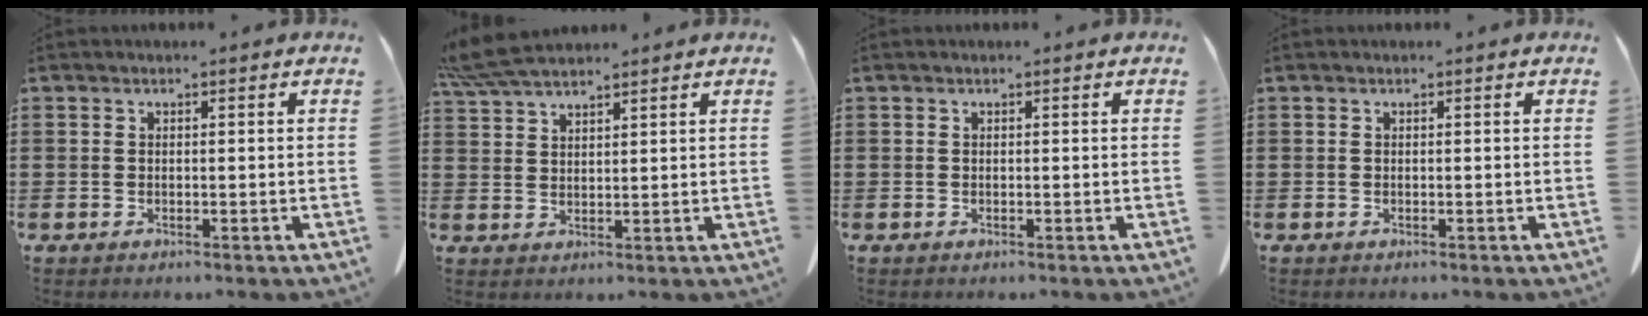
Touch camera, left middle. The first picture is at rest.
{"total": 6.1, "force": [5.2, 1.0, 2.9], "torque": [-0.072, -0.011, 0.102]}
{"total": 0.0}
{"total": 0.0}